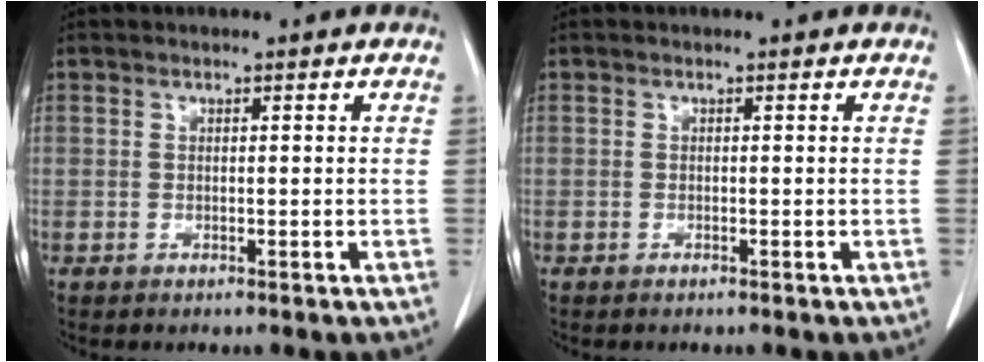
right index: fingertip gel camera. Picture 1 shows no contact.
{"total": 0.0}